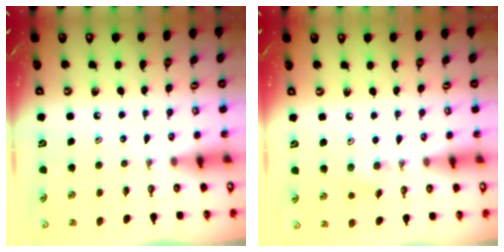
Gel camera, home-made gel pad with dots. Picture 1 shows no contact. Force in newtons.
{"total": 5.1, "press": 4.9, "slide": 1.4}